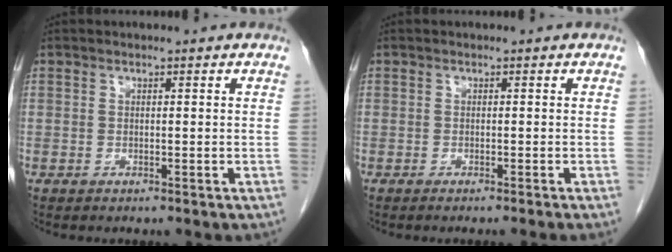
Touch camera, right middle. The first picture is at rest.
{"total": 1.8, "force": [-1.5, -0.6, 0.9], "torque": [-0.003, 0.008, -0.022]}